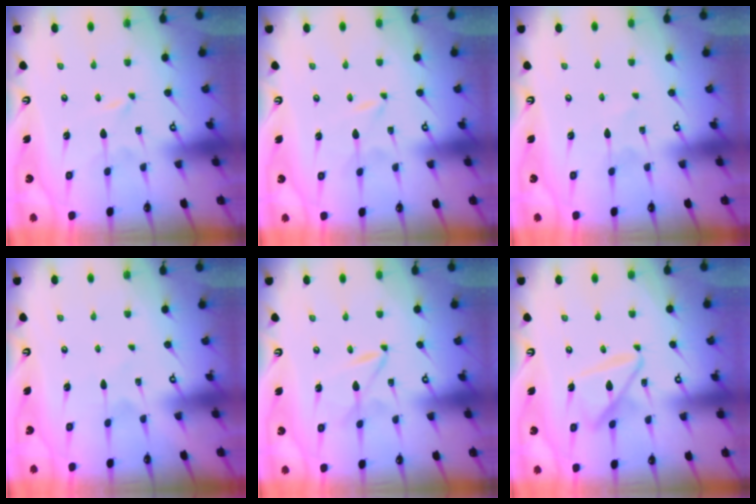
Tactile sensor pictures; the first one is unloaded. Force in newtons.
{"total": 0.0}
{"total": 0.6, "press": 0.6, "slide": 0.1}
{"total": 2.8, "press": 2.8, "slide": 0.3}
{"total": 2.1, "press": 2.1, "slide": 0.3}
{"total": 12.2, "press": 12.2, "slide": 1.1}